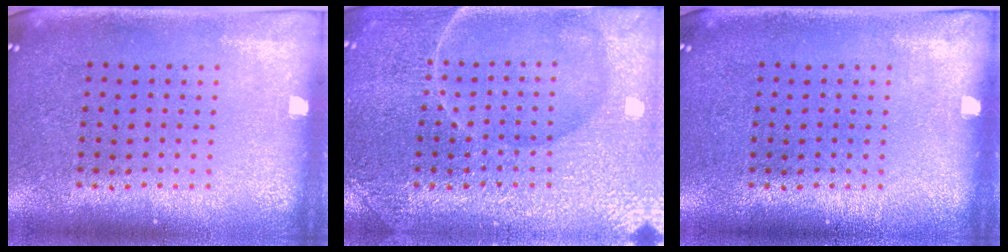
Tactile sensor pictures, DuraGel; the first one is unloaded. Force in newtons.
{"total": 4.3, "press": 4.2, "slide": 0.5}
{"total": 0.0}